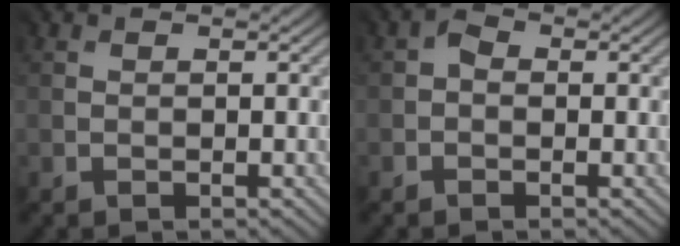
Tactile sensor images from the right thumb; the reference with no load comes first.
{"total": 1.2, "force": [-0.5, 1.0, 0.5], "torque": [-0.006, 0.003, -0.016]}